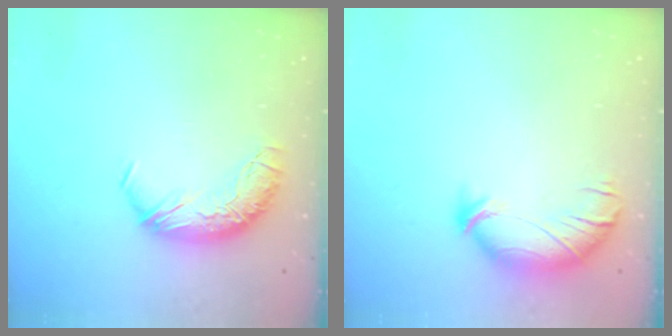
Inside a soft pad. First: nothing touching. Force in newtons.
{"total": 4.4, "press": 4.2, "slide": 1.2}